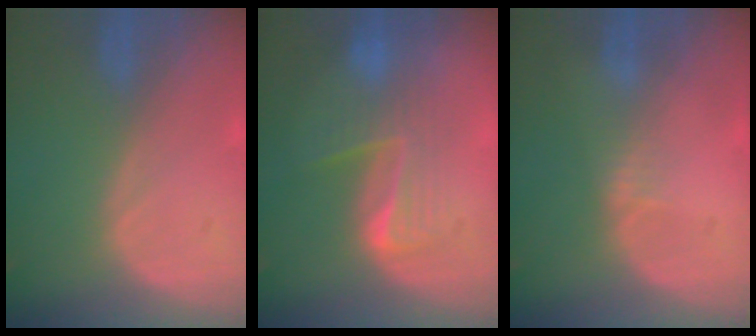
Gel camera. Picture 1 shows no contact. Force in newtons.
{"total": 6.3, "press": 6.2, "slide": 1.3}
{"total": 1.3, "press": 1.1, "slide": 0.8}